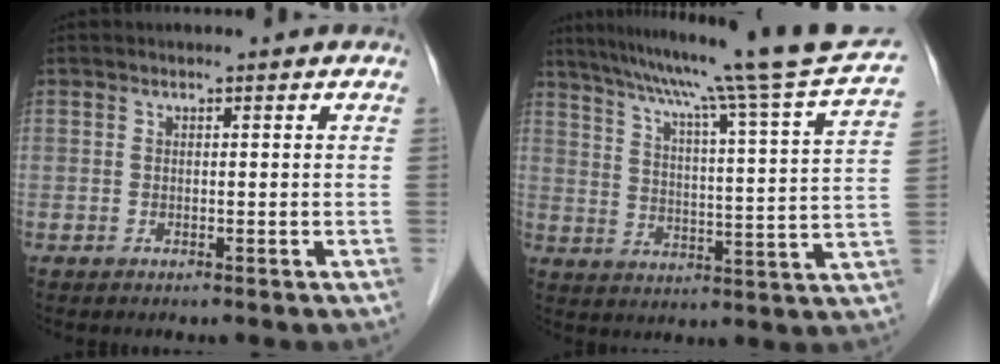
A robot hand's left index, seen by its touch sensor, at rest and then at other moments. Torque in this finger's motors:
{"motor_torque": [-0.76, -0.88, 0.11, 0.08]}